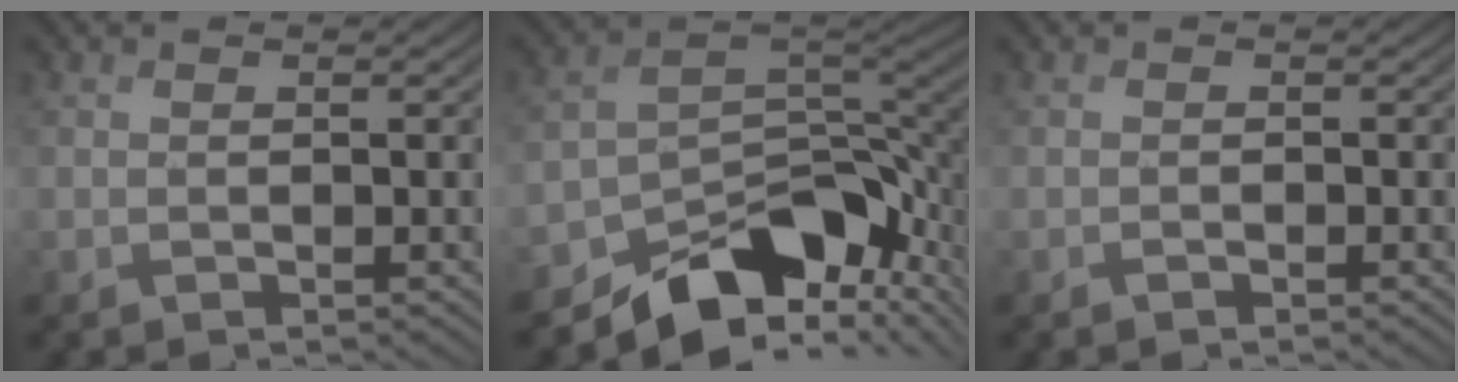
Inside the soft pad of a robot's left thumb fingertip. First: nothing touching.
{"total": 12.9, "force": [-8.1, 6.6, 7.4], "torque": [-0.116, -0.011, -0.145]}
{"total": 0.6, "force": [-0.5, 0.2, 0.2], "torque": [-0.002, -0.004, -0.008]}